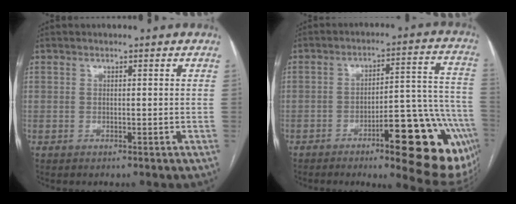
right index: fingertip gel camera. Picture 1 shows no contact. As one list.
[{"total": 21.4, "force": [-9.4, 4.5, 18.7], "torque": [-0.152, 0.027, -0.117]}]